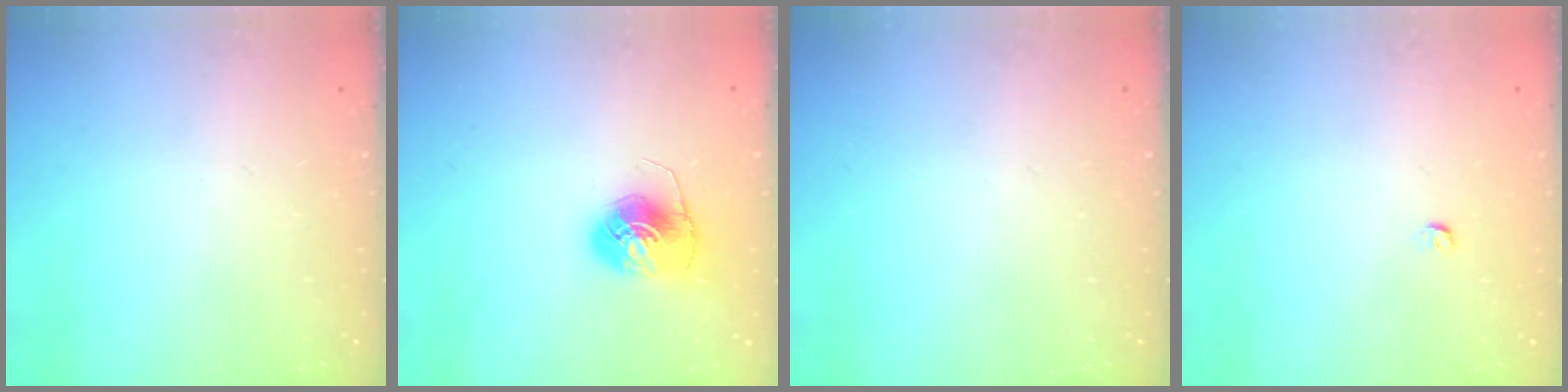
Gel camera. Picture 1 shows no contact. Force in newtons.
{"total": 7.9, "press": 7.9, "slide": 0.3}
{"total": 0.0}
{"total": 3.0, "press": 2.9, "slide": 0.4}